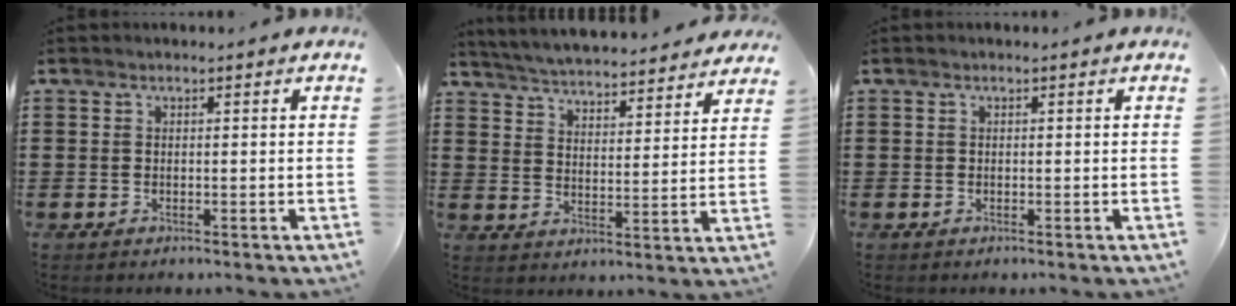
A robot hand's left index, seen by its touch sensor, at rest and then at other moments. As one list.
[{"total": 4.9, "force": [4.9, -0.3, 0.4], "torque": [-0.033, -0.037, 0.083]}, {"total": 0.0}]